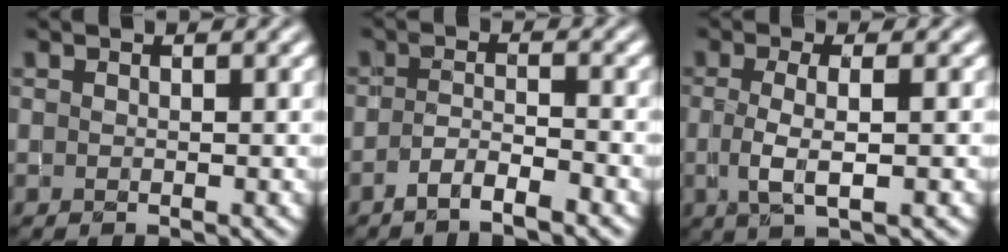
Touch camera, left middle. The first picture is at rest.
{"total": 2.7, "force": [-2.2, 0.5, 1.6], "torque": [-0.031, 0.002, -0.046]}
{"total": 3.2, "force": [-0.5, 1.0, 3.0], "torque": [-0.060, -0.007, -0.006]}